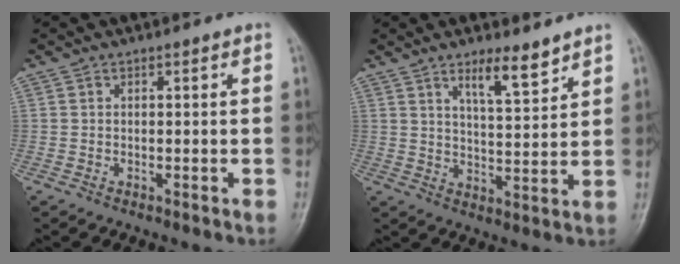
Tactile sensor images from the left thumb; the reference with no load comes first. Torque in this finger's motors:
{"motor_torque": [0.14, 0.12, -0.01, -0.08, 0.16]}